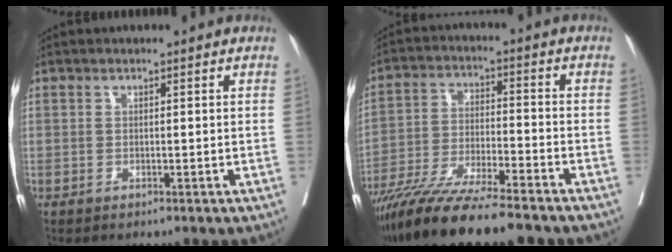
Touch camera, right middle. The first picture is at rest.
{"total": 15.3, "force": [-12.5, 1.1, 8.7], "torque": [-0.170, -0.040, -0.217]}